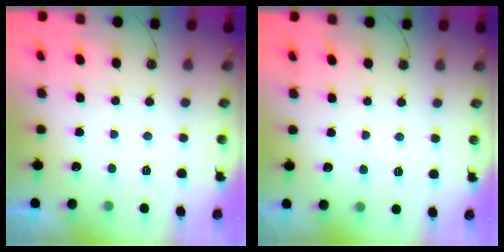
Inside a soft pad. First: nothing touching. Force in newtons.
{"total": 3.6, "press": 3.6, "slide": 0.6}